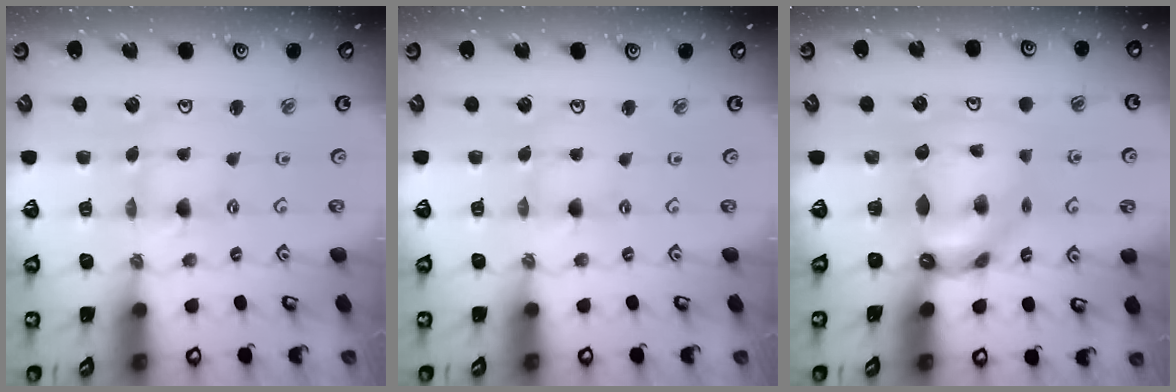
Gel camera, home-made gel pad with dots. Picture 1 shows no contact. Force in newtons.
{"total": 1.1, "press": 1.0, "slide": 0.4}
{"total": 7.6, "press": 7.6, "slide": 0.5}